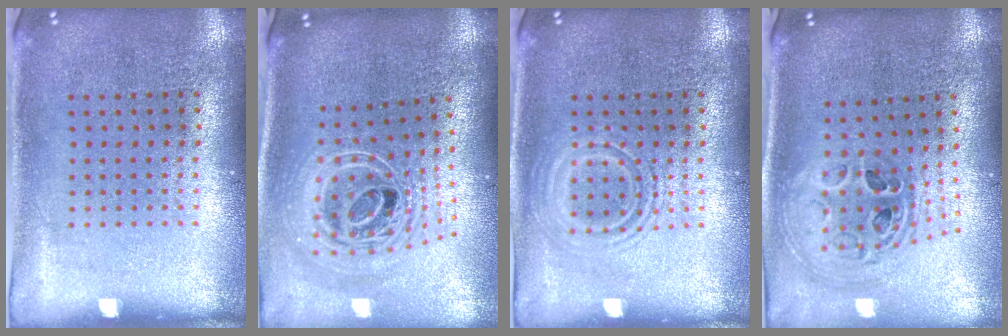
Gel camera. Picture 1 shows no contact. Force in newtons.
{"total": 2.7, "press": 2.0, "slide": 1.8}
{"total": 2.4, "press": 2.4, "slide": 0.4}
{"total": 1.3, "press": 1.2, "slide": 0.6}